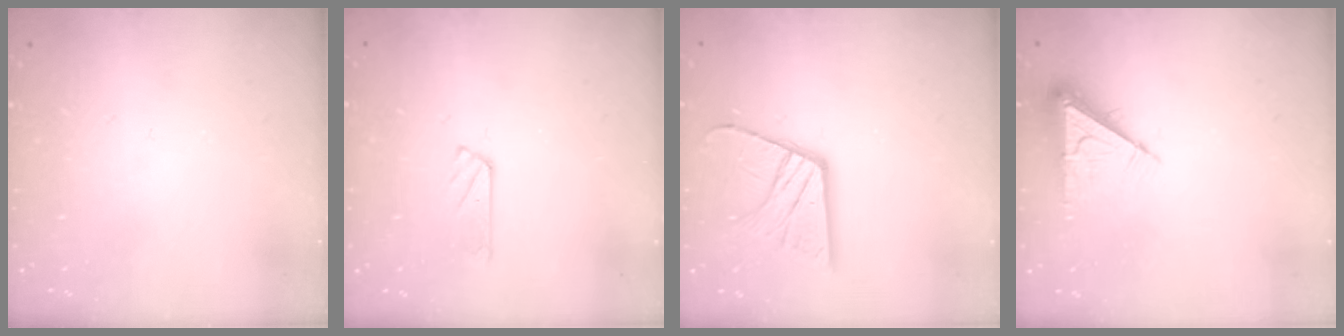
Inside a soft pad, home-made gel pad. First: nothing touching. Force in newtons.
{"total": 2.4, "press": 2.3, "slide": 0.3}
{"total": 13.3, "press": 13.2, "slide": 1.4}
{"total": 5.8, "press": 5.8, "slide": 0.8}